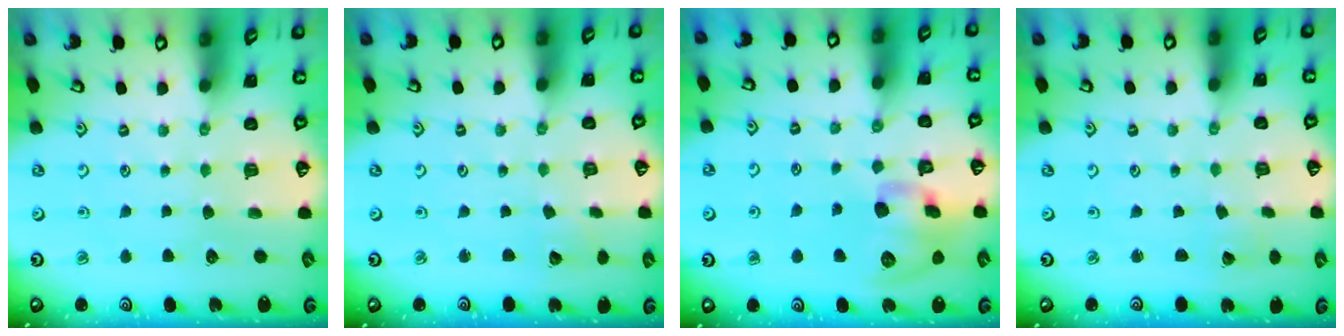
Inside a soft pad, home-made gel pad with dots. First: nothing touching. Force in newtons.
{"total": 2.0, "press": 2.0, "slide": 0.2}
{"total": 13.9, "press": 13.7, "slide": 2.4}
{"total": 0.0}